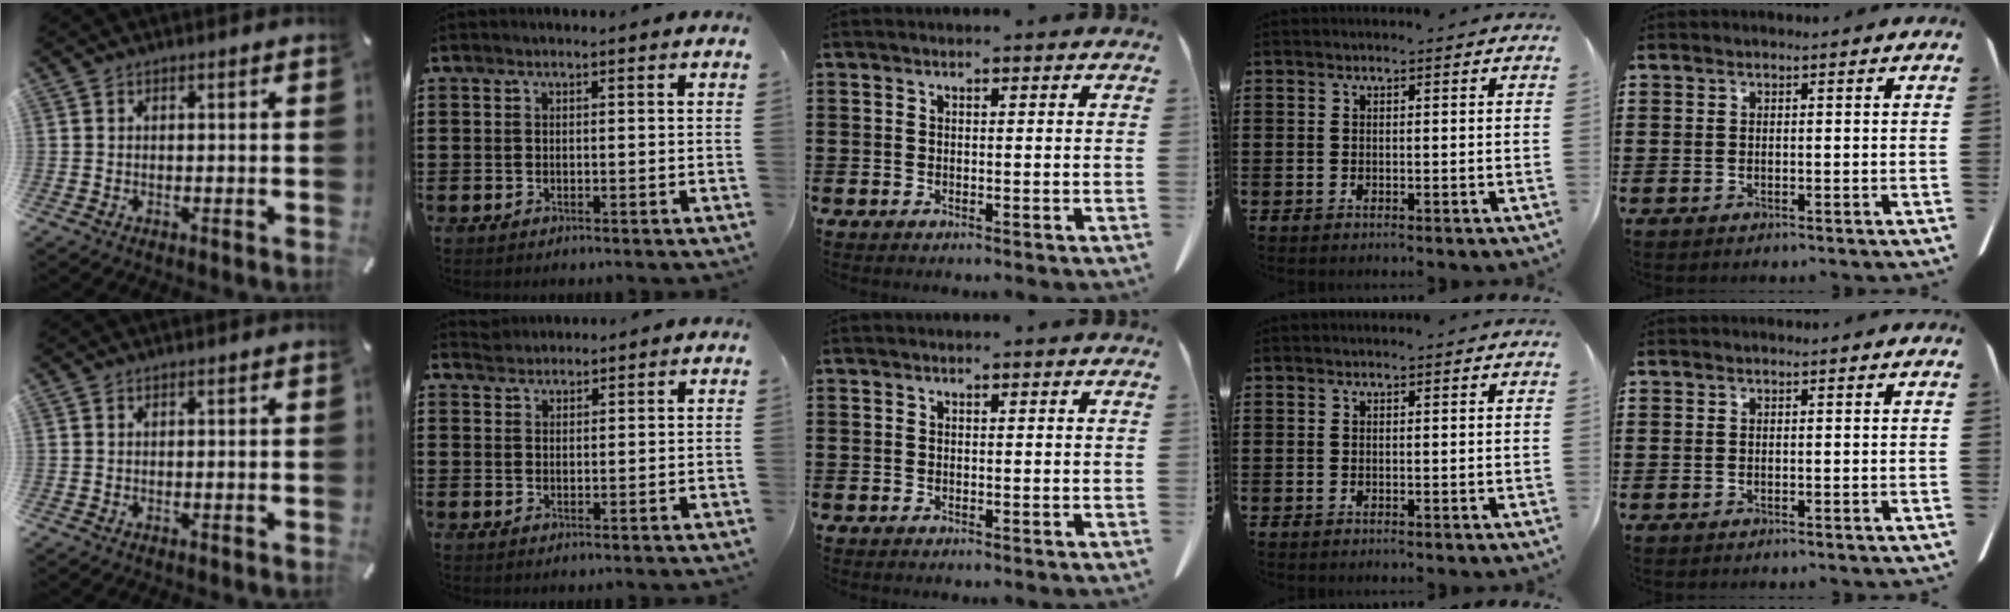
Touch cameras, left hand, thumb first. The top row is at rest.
{"index": {"total": 1.7, "force": [1.6, 0.5, -0.3], "torque": [0.000, 0.003, 0.033]}}